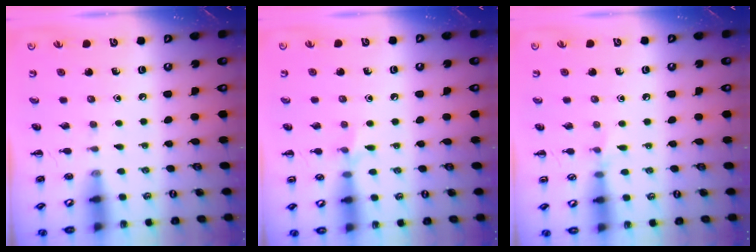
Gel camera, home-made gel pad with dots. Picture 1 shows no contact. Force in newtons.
{"total": 5.5, "press": 5.2, "slide": 1.8}
{"total": 3.9, "press": 3.6, "slide": 1.4}